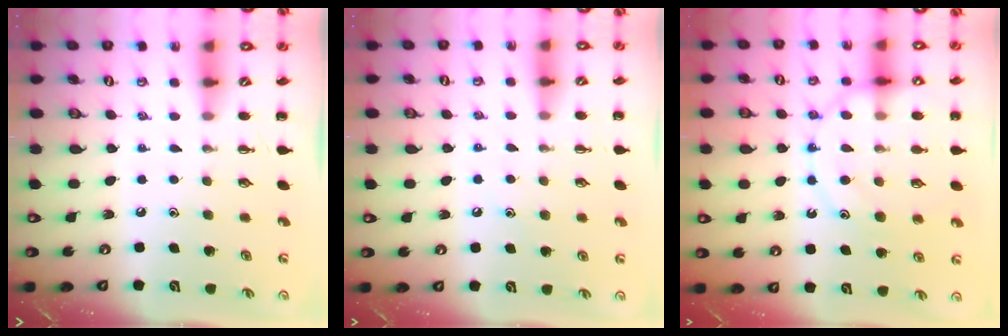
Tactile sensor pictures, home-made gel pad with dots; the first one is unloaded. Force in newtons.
{"total": 6.7, "press": 6.4, "slide": 2.1}
{"total": 13.5, "press": 13.4, "slide": 0.9}